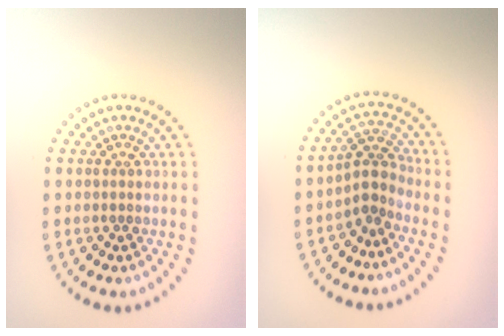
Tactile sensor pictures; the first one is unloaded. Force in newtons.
{"total": 2.7, "press": 1.9, "slide": 2.0}